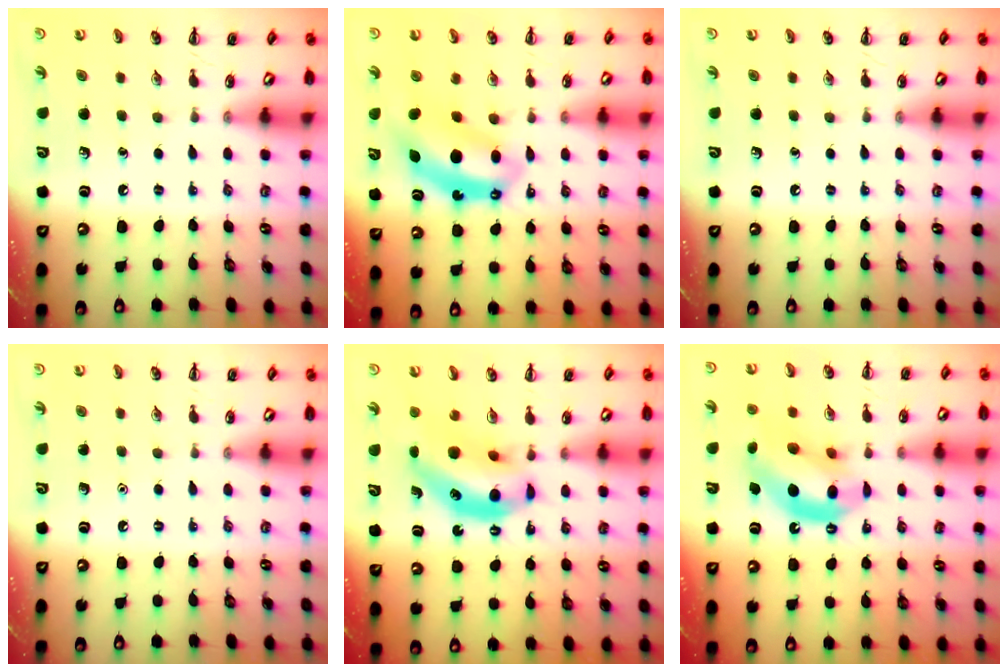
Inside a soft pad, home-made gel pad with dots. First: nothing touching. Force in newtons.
{"total": 7.1, "press": 7.0, "slide": 1.5}
{"total": 0.0}
{"total": 1.6, "press": 1.6, "slide": 0.1}
{"total": 10.6, "press": 10.3, "slide": 2.5}
{"total": 13.3, "press": 12.9, "slide": 3.4}